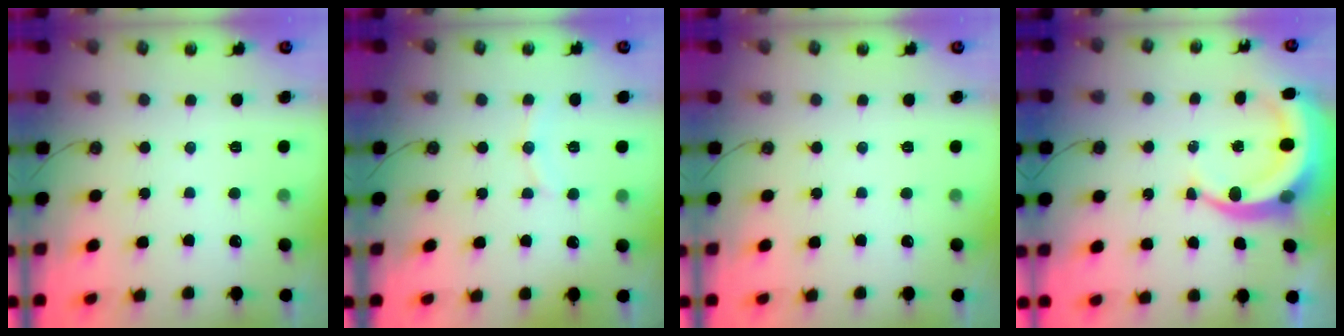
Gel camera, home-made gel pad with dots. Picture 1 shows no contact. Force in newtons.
{"total": 5.3, "press": 5.1, "slide": 1.6}
{"total": 0.0}
{"total": 9.1, "press": 9.0, "slide": 1.2}